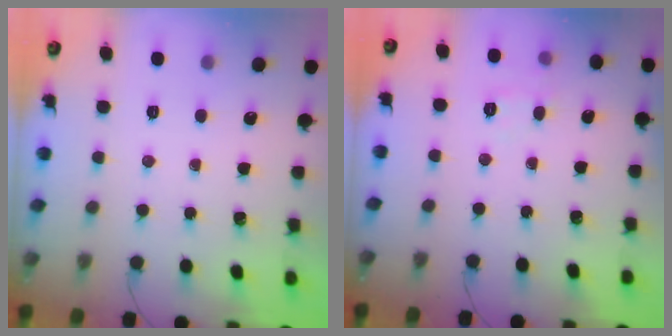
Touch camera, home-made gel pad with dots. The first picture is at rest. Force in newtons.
{"total": 5.4, "press": 5.2, "slide": 1.3}